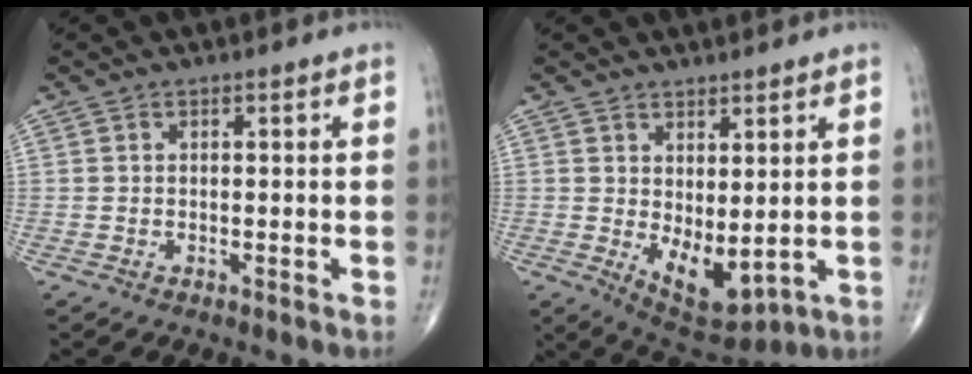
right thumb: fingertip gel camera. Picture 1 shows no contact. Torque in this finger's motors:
{"motor_torque": [0.60, 1.63, 0.23, -0.39, 0.23]}